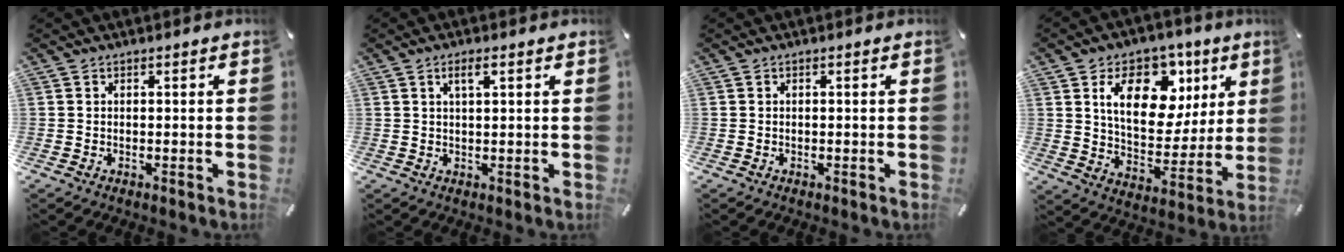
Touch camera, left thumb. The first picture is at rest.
{"total": 3.0, "force": [1.4, 0.9, 2.5], "torque": [-0.046, 0.001, 0.020]}
{"total": 0.0}
{"total": 17.6, "force": [7.9, 11.2, 11.0], "torque": [-0.169, -0.026, 0.137]}